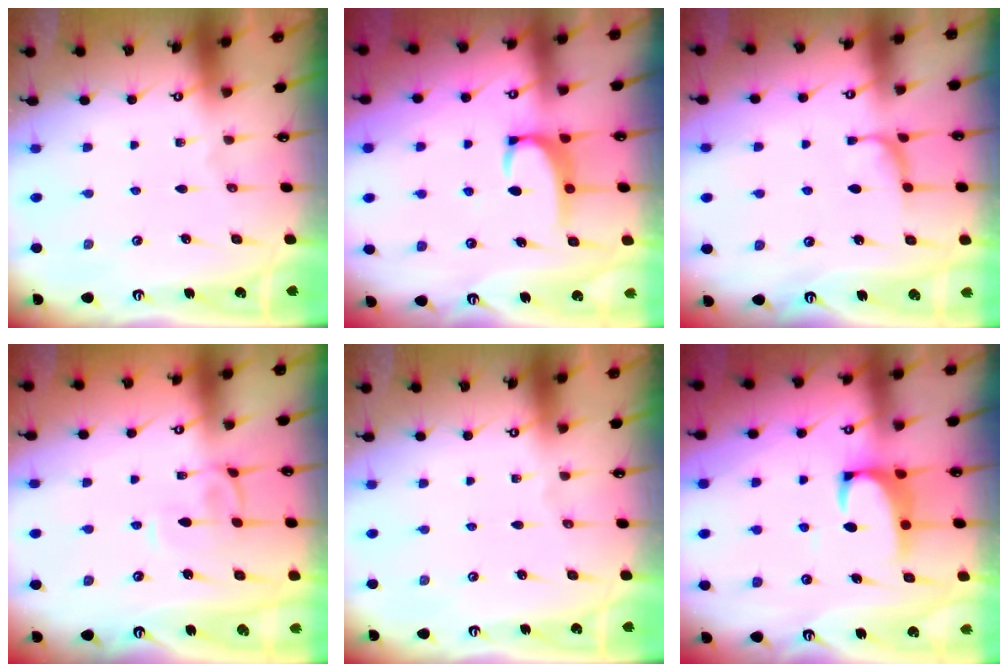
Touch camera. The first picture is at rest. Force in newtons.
{"total": 2.9, "press": 2.9, "slide": 0.5}
{"total": 0.9, "press": 0.4, "slide": 0.8}
{"total": 2.4, "press": 2.4, "slide": 0.6}
{"total": 0.0}
{"total": 2.2, "press": 2.0, "slide": 1.0}